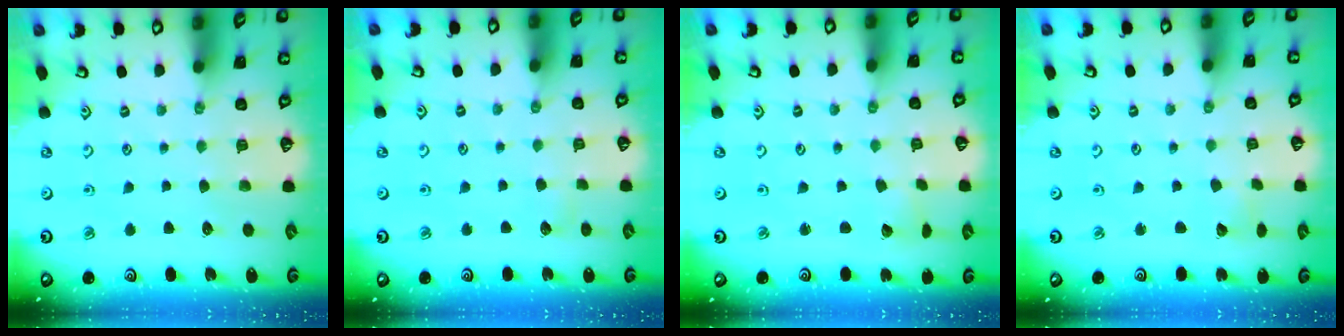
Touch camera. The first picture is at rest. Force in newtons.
{"total": 2.9, "press": 2.9, "slide": 0.4}
{"total": 2.3, "press": 2.3, "slide": 0.1}
{"total": 2.8, "press": 2.8, "slide": 0.4}